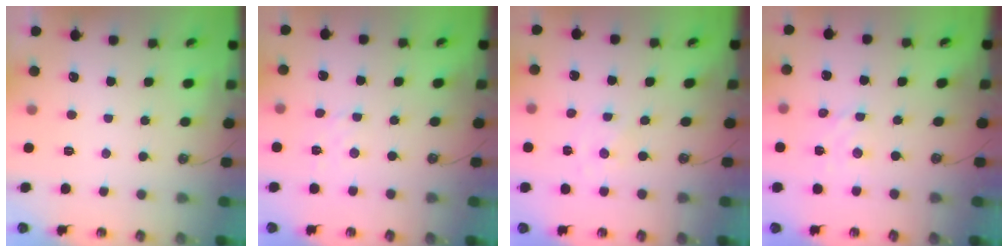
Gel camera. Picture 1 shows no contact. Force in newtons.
{"total": 2.9, "press": 2.9, "slide": 0.3}
{"total": 0.0}
{"total": 2.8, "press": 2.8, "slide": 0.4}